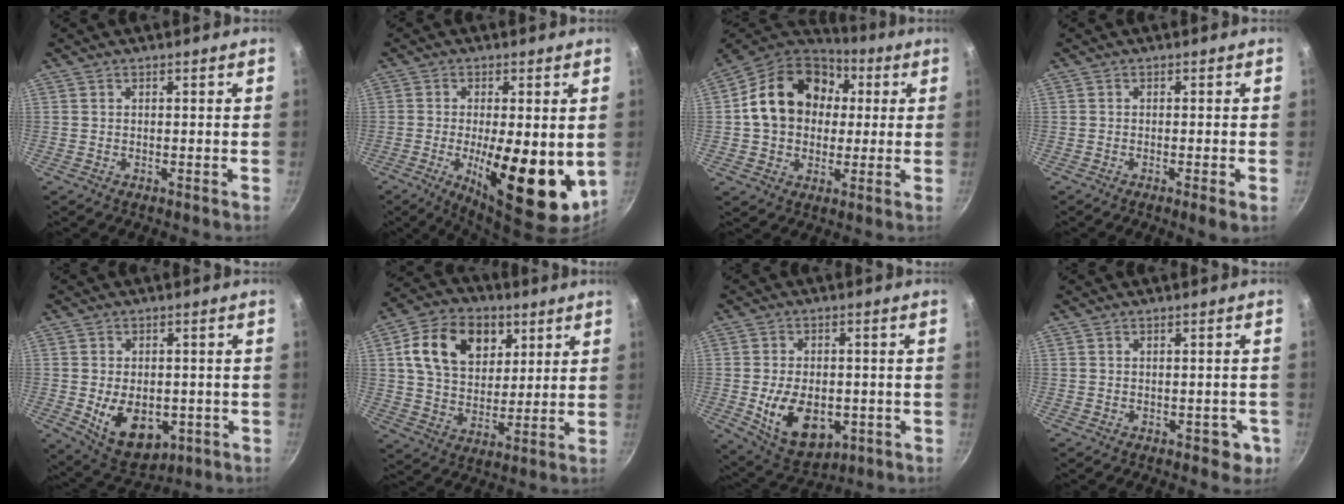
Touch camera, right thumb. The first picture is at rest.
{"total": 16.1, "force": [-2.3, 5.6, 14.9], "torque": [-0.213, -0.010, -0.026]}
{"total": 19.1, "force": [3.0, 15.0, 11.4], "torque": [-0.176, 0.028, 0.041]}
{"total": 2.3, "force": [-1.0, 0.1, 2.1], "torque": [-0.048, -0.003, -0.016]}
{"total": 11.8, "force": [-2.5, 7.8, 8.4], "torque": [-0.102, -0.004, -0.016]}
{"total": 16.3, "force": [5.8, 11.7, 9.7], "torque": [-0.141, -0.009, 0.092]}
{"total": 13.3, "force": [-2.8, 8.7, 9.7], "torque": [-0.137, -0.004, -0.025]}
{"total": 3.7, "force": [-1.3, 2.4, 2.5], "torque": [-0.004, 0.018, -0.005]}